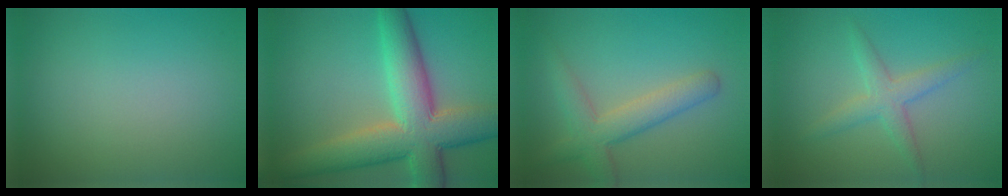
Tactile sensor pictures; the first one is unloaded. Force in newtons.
{"total": 10.3, "press": 10.2, "slide": 0.5}
{"total": 4.1, "press": 4.1, "slide": 0.2}
{"total": 2.7, "press": 2.7, "slide": 0.1}